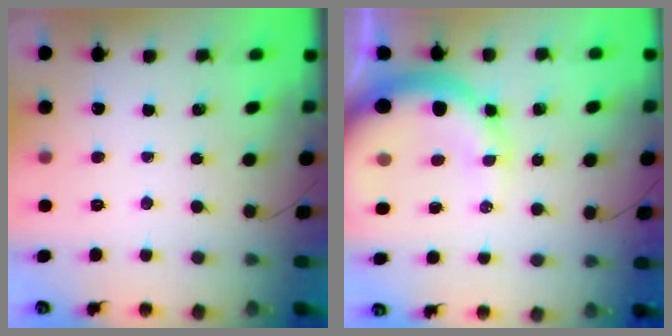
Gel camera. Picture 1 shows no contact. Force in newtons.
{"total": 14.2, "press": 13.9, "slide": 3.0}